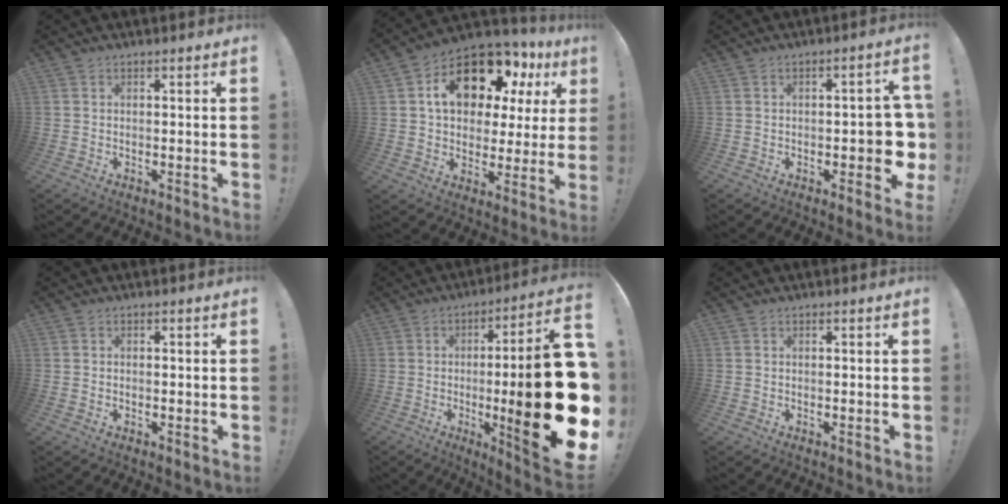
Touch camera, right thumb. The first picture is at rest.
{"total": 16.7, "force": [8.0, 10.0, 10.7], "torque": [-0.172, -0.040, 0.146]}
{"total": 7.2, "force": [-2.2, 3.5, 5.9], "torque": [-0.067, 0.010, -0.032]}
{"total": 0.6, "force": [-0.3, 0.6, 0.1], "torque": [-0.009, 0.005, -0.003]}
{"total": 30.6, "force": [-3.6, 6.0, 29.8], "torque": [-0.429, -0.006, -0.042]}
{"total": 0.0}